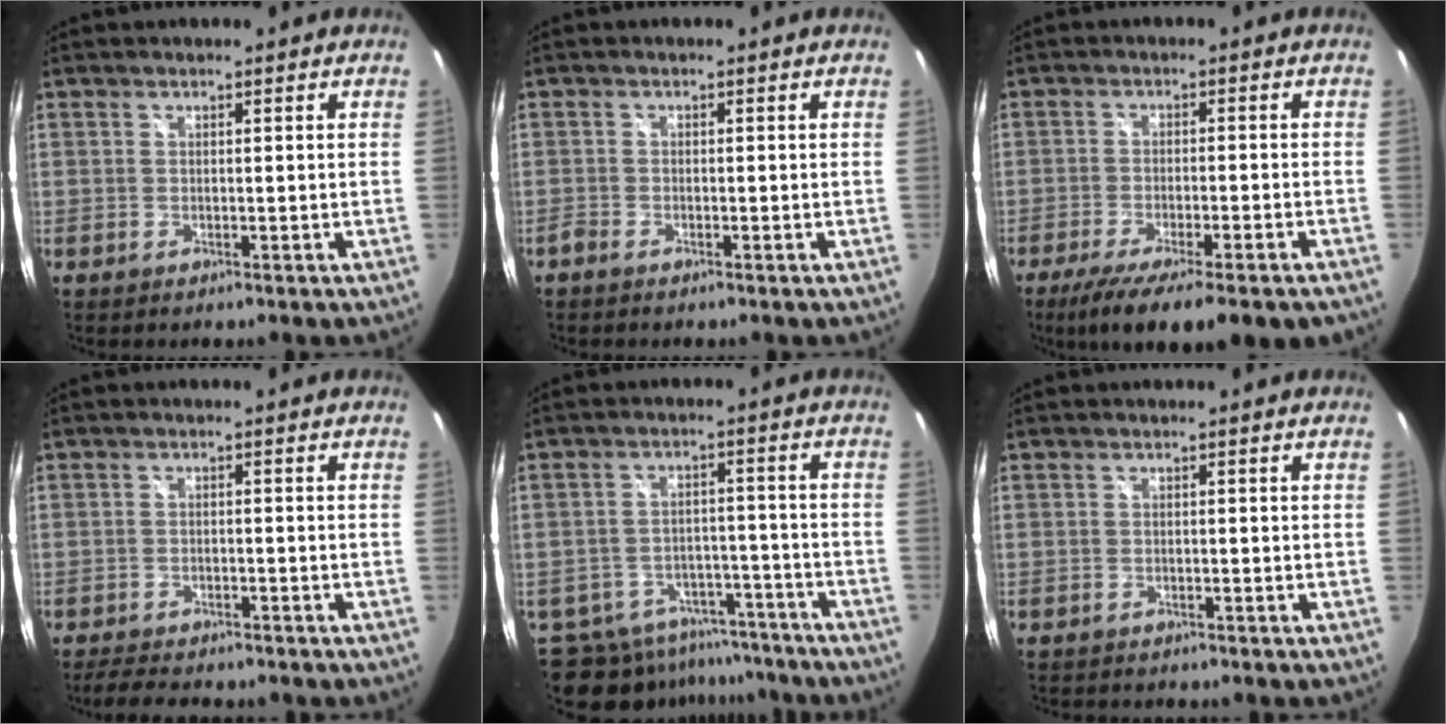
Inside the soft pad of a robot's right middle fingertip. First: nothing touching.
{"total": 1.1, "force": [-1.0, 0.3, 0.3], "torque": [-0.012, -0.002, -0.022]}
{"total": 14.3, "force": [-10.5, 2.4, 9.4], "torque": [-0.177, -0.053, -0.162]}
{"total": 6.9, "force": [-6.2, 1.8, 2.5], "torque": [-0.066, -0.012, -0.095]}
{"total": 18.4, "force": [-15.6, 8.3, 5.3], "torque": [-0.130, 0.024, -0.207]}
{"total": 2.7, "force": [-2.5, 0.6, 0.7], "torque": [-0.016, -0.014, -0.038]}